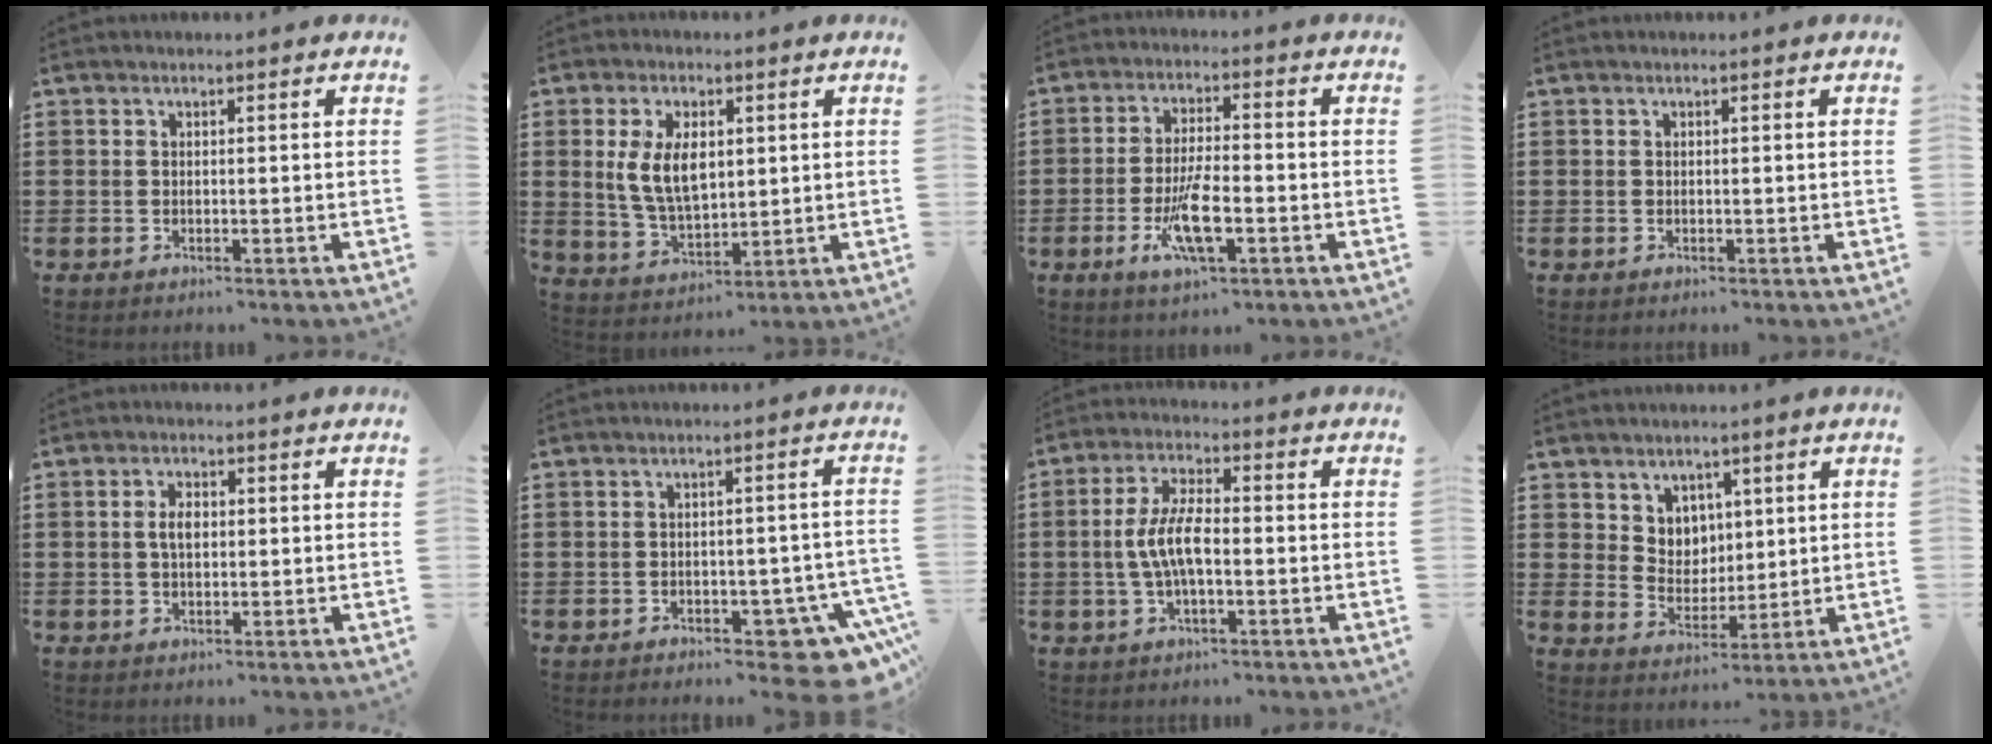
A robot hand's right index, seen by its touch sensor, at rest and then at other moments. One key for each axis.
{"total": 8.1, "fx": 1.6, "fy": 4.2, "fz": 6.7, "tx": -0.141, "ty": 0.005, "tz": 0.025}
{"total": 8.0, "fx": -2.8, "fy": 2.2, "fz": 7.1, "tx": -0.146, "ty": -0.015, "tz": -0.049}
{"total": 0.0}
{"total": 2.8, "fx": 0.3, "fy": 1.2, "fz": 2.5, "tx": -0.049, "ty": 0.007, "tz": 0.004}
{"total": 6.2, "fx": -4.6, "fy": 2.1, "fz": 3.7, "tx": -0.045, "ty": 0.001, "tz": -0.082}
{"total": 6.8, "fx": -0.8, "fy": 2.3, "fz": 6.3, "tx": -0.137, "ty": -0.002, "tz": -0.020}
{"total": 5.0, "fx": 3.2, "fy": 3.8, "fz": 0.3, "tx": -0.021, "ty": -0.001, "tz": 0.059}